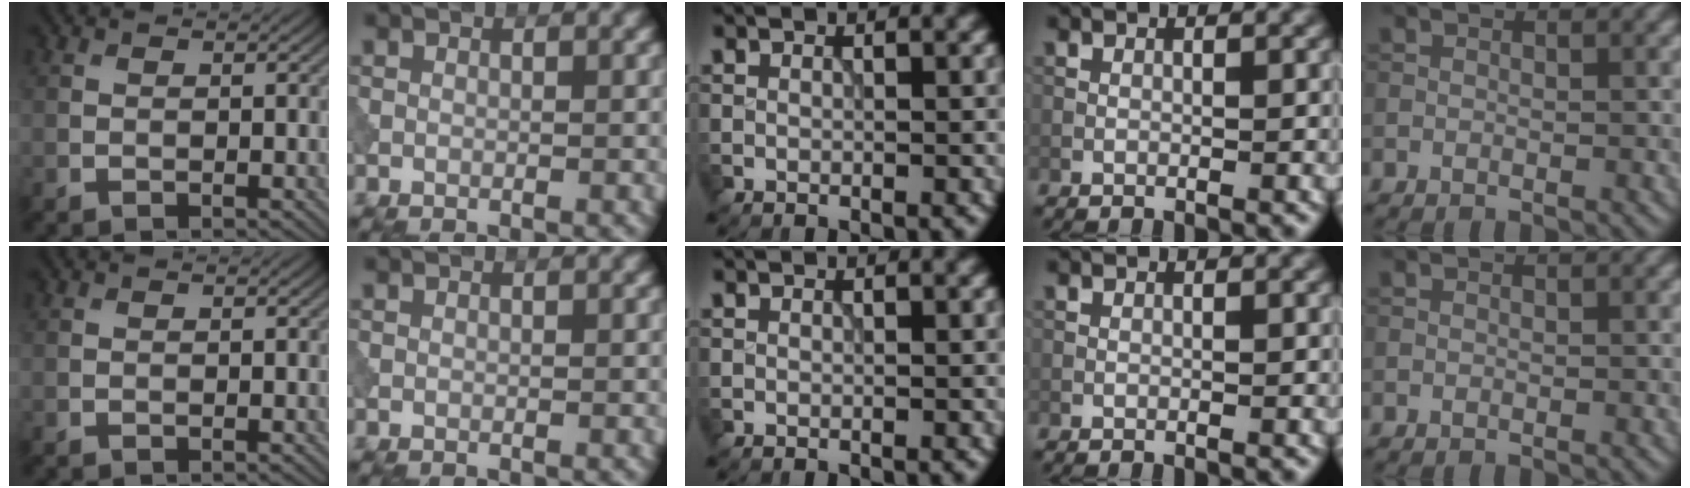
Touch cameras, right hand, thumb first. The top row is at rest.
{}